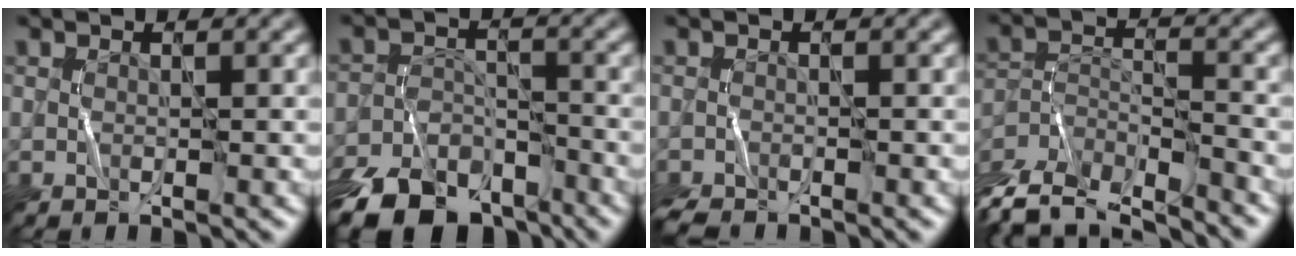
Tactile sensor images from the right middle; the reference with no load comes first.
{"total": 9.0, "force": [-7.2, 4.2, 3.6], "torque": [-0.069, -0.009, -0.128]}
{"total": 1.5, "force": [-1.5, 0.2, 0.3], "torque": [-0.013, -0.001, -0.030]}
{"total": 9.3, "force": [-8.6, 2.6, 2.6], "torque": [-0.054, -0.007, -0.142]}